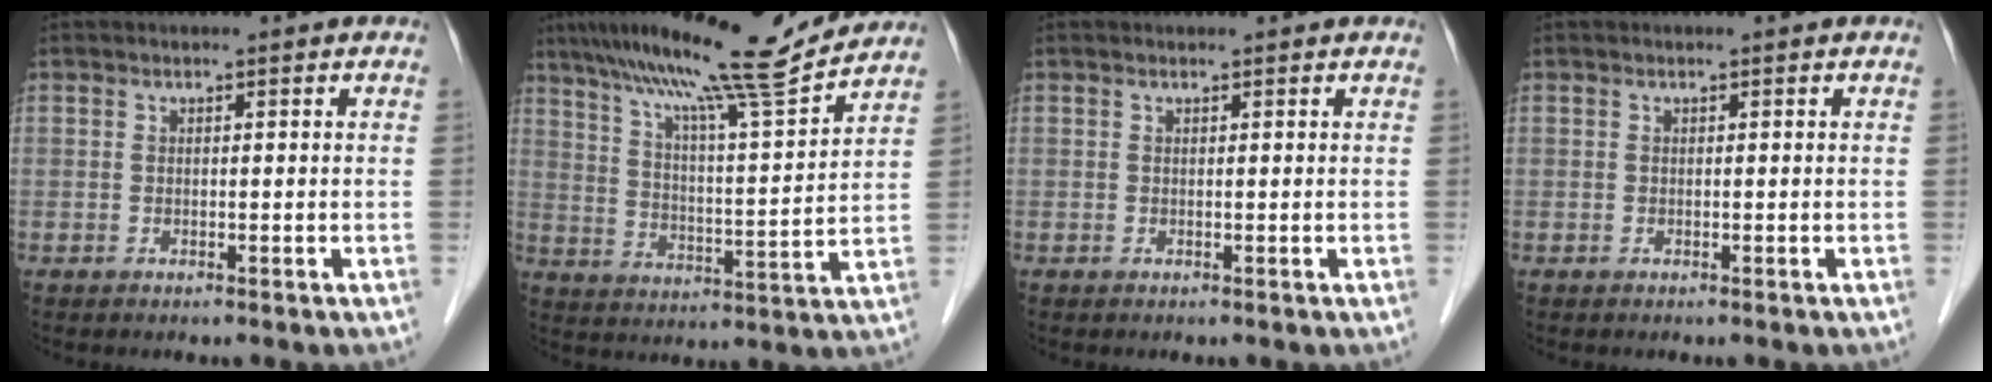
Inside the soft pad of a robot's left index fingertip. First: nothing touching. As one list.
[{"total": 17.4, "force": [14.8, -0.4, 9.2], "torque": [-0.155, 0.005, 0.228]}, {"total": 0.6, "force": [0.5, 0.1, 0.2], "torque": [-0.006, 0.010, 0.009]}, {"total": 0.0}]